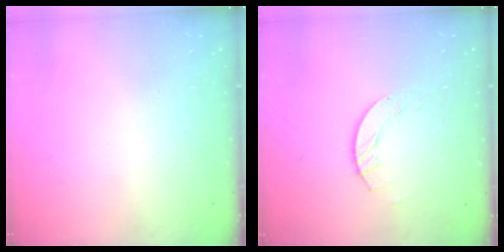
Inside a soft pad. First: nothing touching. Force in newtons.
{"total": 2.1, "press": 2.1, "slide": 0.3}